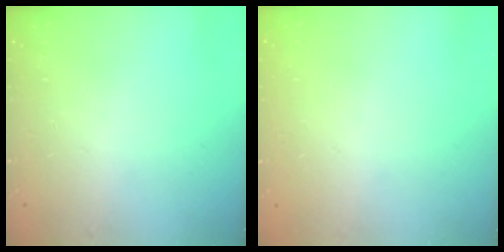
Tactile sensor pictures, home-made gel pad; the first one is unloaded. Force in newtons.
{"total": 0.0}